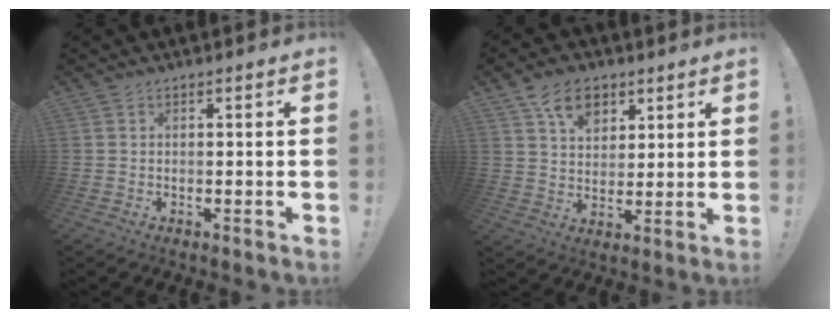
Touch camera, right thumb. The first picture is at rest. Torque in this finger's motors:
{"motor_torque": [0.06, 0.31, 0.54, 0.78, 0.09]}